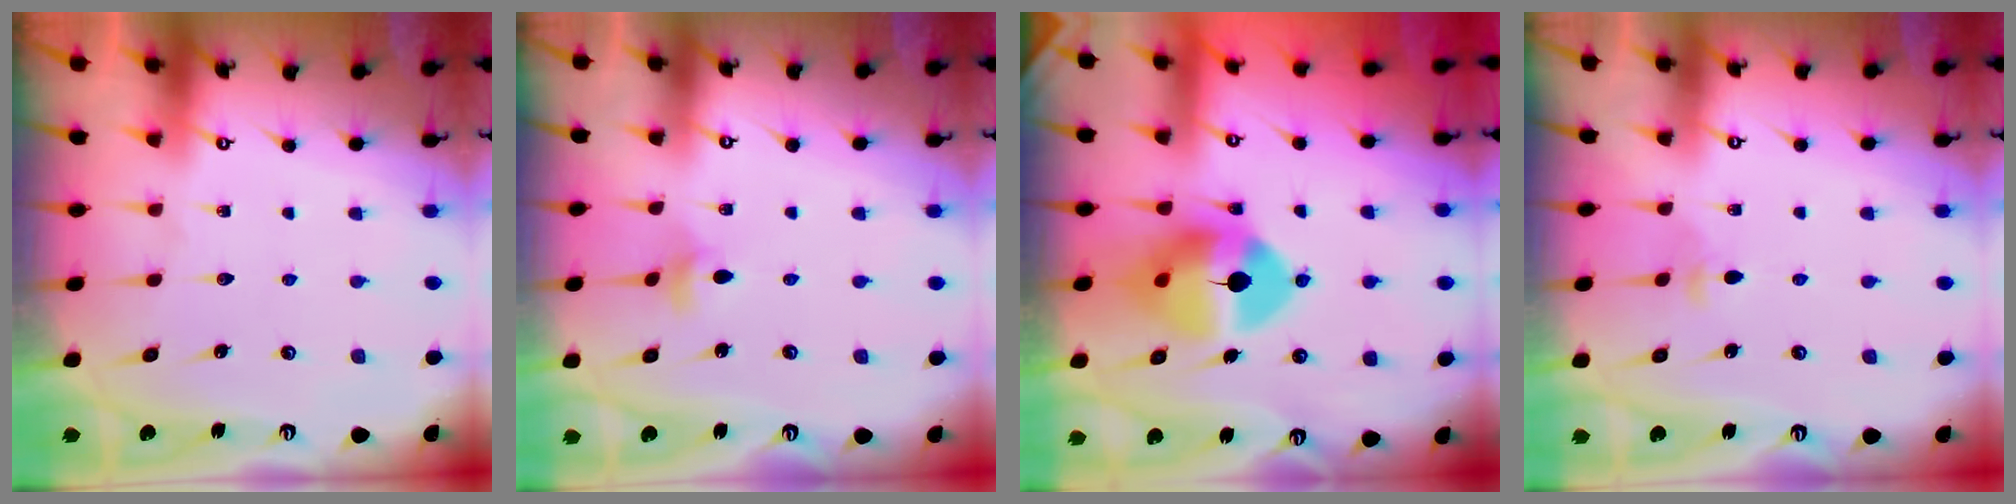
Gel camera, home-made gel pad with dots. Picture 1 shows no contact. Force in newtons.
{"total": 3.2, "press": 3.2, "slide": 0.5}
{"total": 11.9, "press": 11.8, "slide": 1.8}
{"total": 3.1, "press": 3.1, "slide": 0.6}